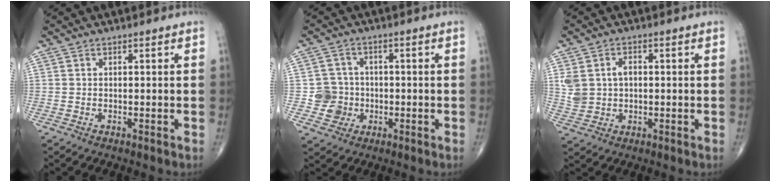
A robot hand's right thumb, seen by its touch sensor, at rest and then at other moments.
{"total": 5.7, "force": [-1.0, 5.6, 0.7], "torque": [0.017, 0.012, -0.018]}
{"total": 6.6, "force": [0.9, 5.0, 4.3], "torque": [-0.076, 0.008, 0.024]}